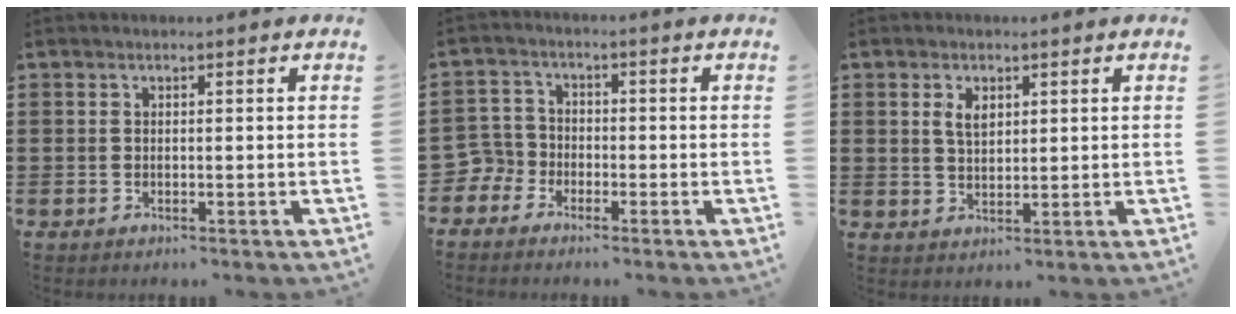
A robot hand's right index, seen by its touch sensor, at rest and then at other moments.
{"total": 3.8, "force": [-2.7, 2.7, 0.3], "torque": [-0.042, -0.003, -0.066]}
{"total": 3.1, "force": [1.2, 1.7, 2.3], "torque": [-0.051, 0.006, 0.021]}